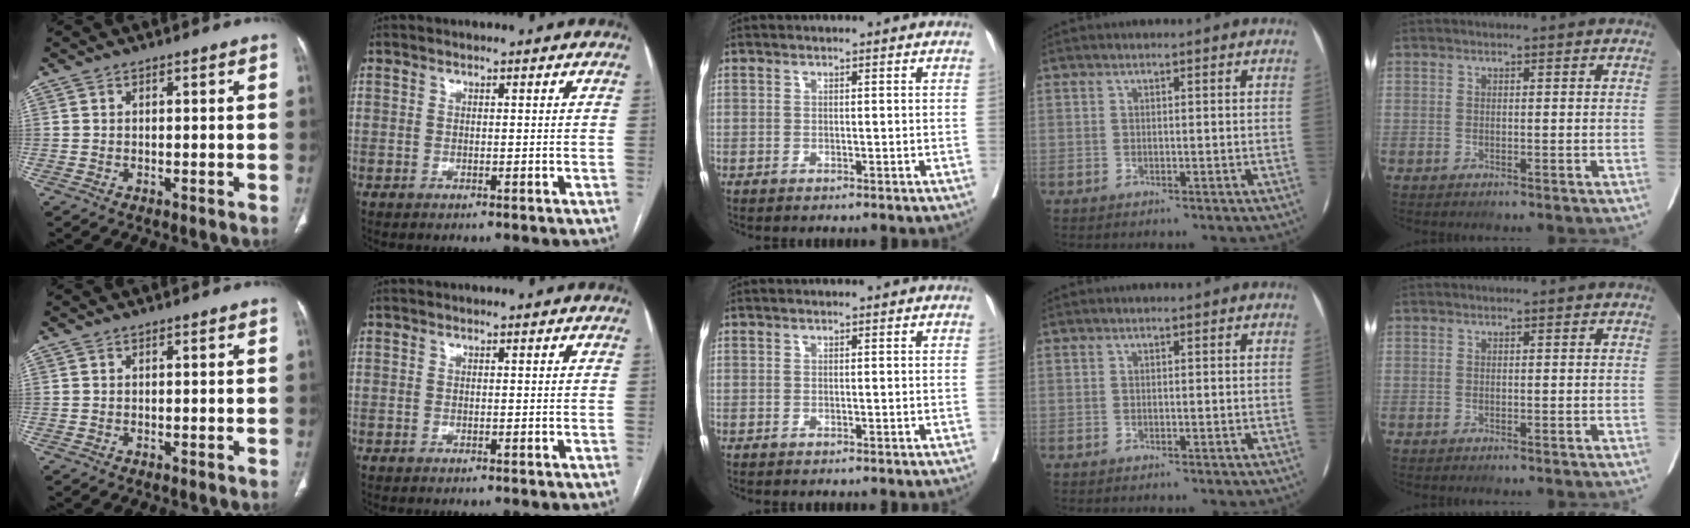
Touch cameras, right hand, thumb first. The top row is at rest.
{}